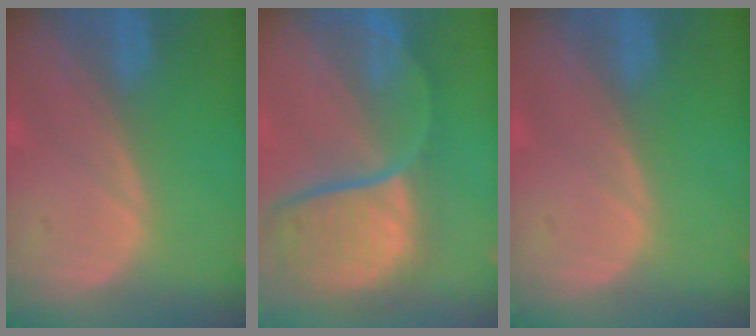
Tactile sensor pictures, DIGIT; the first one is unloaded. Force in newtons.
{"total": 12.1, "press": 9.8, "slide": 7.1}
{"total": 0.0}